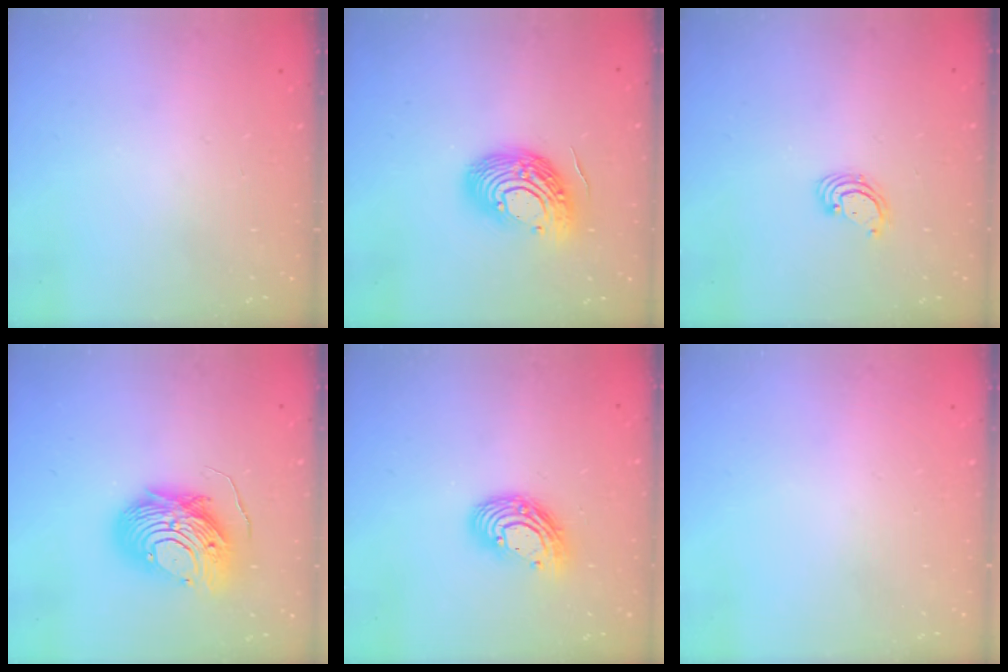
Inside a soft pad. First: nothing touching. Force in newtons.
{"total": 15.0, "press": 14.9, "slide": 1.5}
{"total": 3.1, "press": 3.1, "slide": 0.1}
{"total": 12.9, "press": 12.8, "slide": 1.1}
{"total": 11.8, "press": 11.8, "slide": 0.8}
{"total": 0.0}